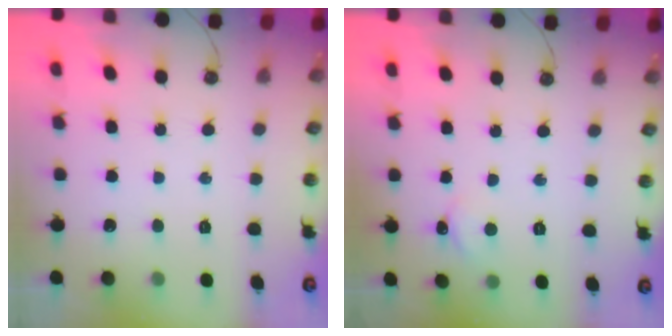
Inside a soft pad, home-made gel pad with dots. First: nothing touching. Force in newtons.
{"total": 2.4, "press": 2.4, "slide": 0.3}